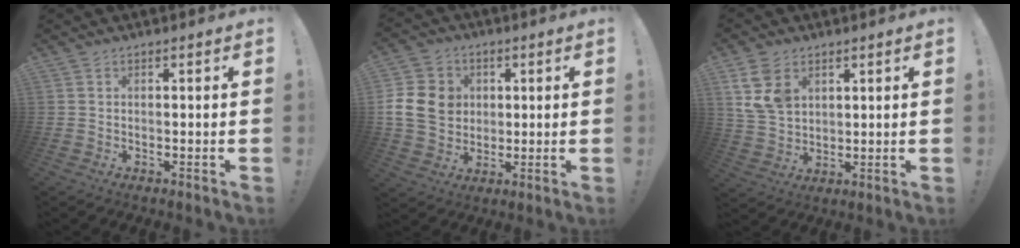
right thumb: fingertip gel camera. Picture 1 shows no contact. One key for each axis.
{"total": 14.1, "fx": 2.0, "fy": 12.1, "fz": 7.0, "tx": -0.120, "ty": -0.008, "tz": 0.044}
{"total": 10.0, "fx": 4.7, "fy": 7.1, "fz": 5.2, "tx": -0.095, "ty": -0.012, "tz": 0.096}